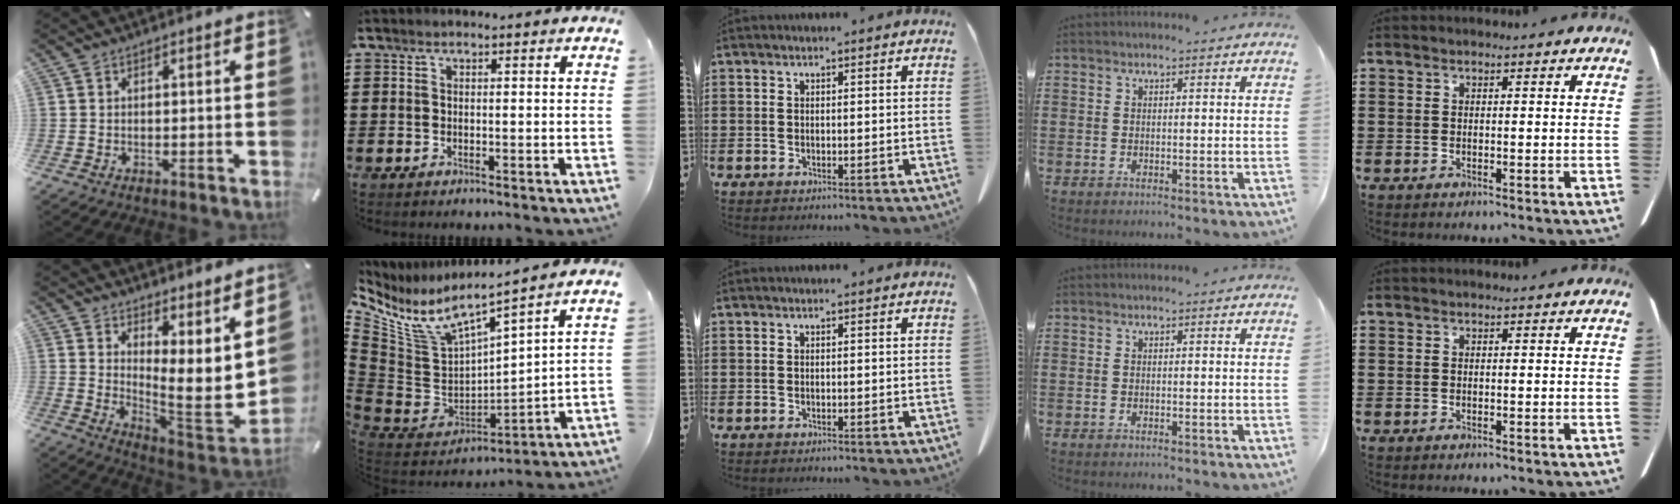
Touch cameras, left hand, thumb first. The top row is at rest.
{"thumb": {"total": 10.1, "force": [2.6, 3.4, 9.1], "torque": [-0.112, -0.070, 0.053]}, "index": {"total": 7.0, "force": [5.1, 1.9, 4.4], "torque": [-0.118, -0.046, 0.084]}}